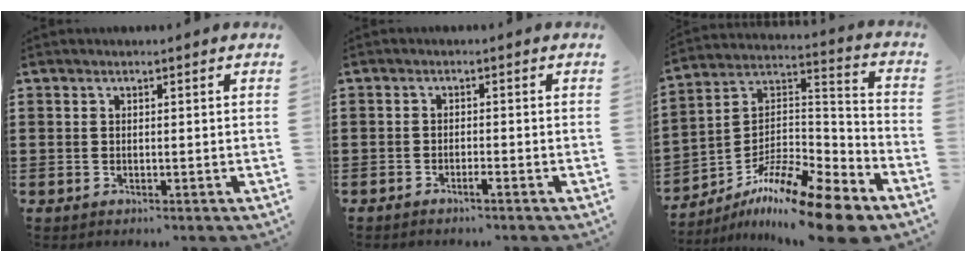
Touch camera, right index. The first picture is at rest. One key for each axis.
{"total": 1.2, "fx": -1.1, "fy": 0.0, "fz": 0.5, "tx": -0.009, "ty": 0.000, "tz": -0.022}
{"total": 13.2, "fx": -10.5, "fy": 2.6, "fz": 7.7, "tx": -0.134, "ty": 0.027, "tz": -0.197}